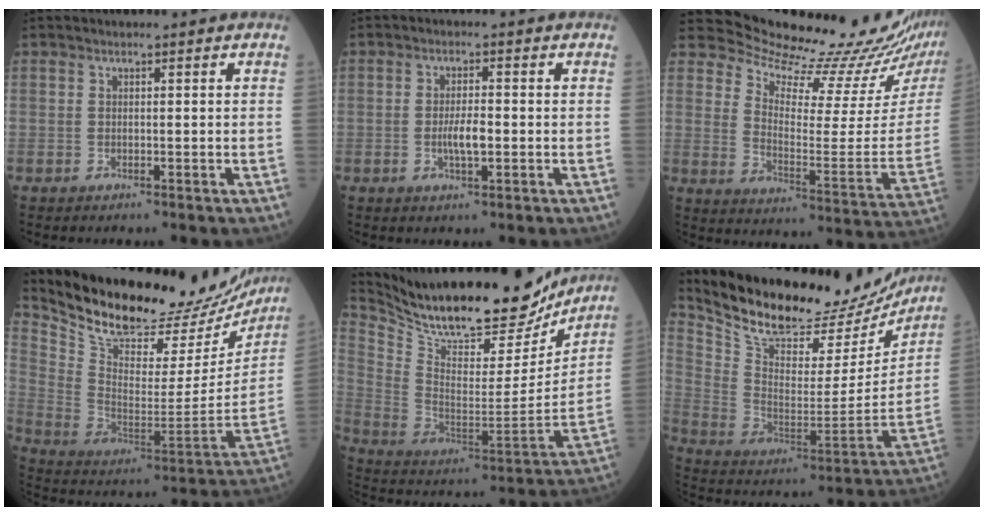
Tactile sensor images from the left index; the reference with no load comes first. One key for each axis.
{"total": 3.4, "fx": -1.1, "fy": 0.9, "fz": 3.1, "tx": -0.062, "ty": -0.005, "tz": -0.020}
{"total": 19.3, "fx": 18.7, "fy": -0.4, "fz": 4.6, "tx": -0.088, "ty": -0.126, "tz": 0.243}
{"total": 28.4, "fx": 25.0, "fy": 8.4, "fz": 10.5, "tx": -0.187, "ty": -0.059, "tz": 0.349}
{"total": 26.3, "fx": 23.0, "fy": 6.6, "fz": 11.0, "tx": -0.206, "ty": -0.033, "tz": 0.348}
{"total": 26.0, "fx": 23.4, "fy": 7.6, "fz": 8.2, "tx": -0.151, "ty": -0.042, "tz": 0.337}